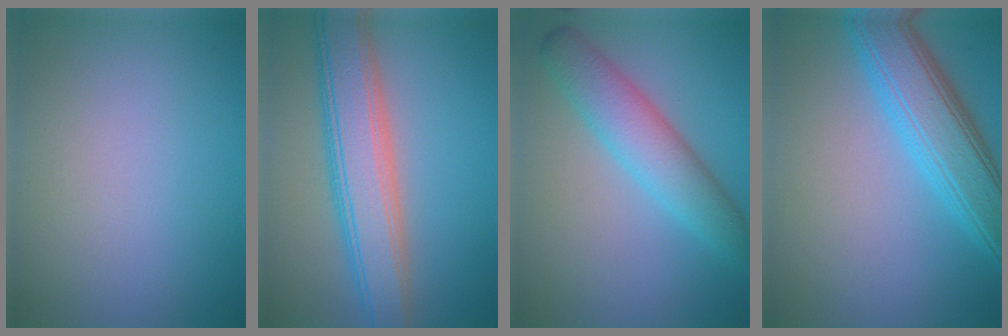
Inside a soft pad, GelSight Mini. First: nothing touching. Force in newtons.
{"total": 7.2, "press": 7.2, "slide": 0.2}
{"total": 5.0, "press": 5.0, "slide": 0.1}
{"total": 7.0, "press": 7.0, "slide": 0.2}